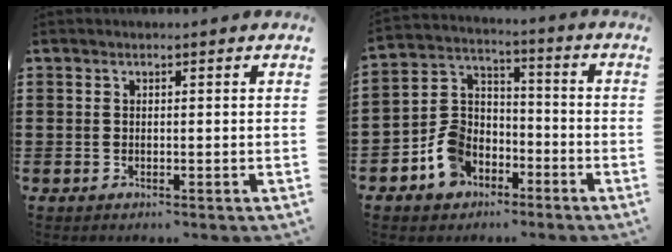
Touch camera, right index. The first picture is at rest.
{"total": 8.0, "force": [-4.2, 6.3, 2.8], "torque": [-0.099, 0.017, -0.086]}